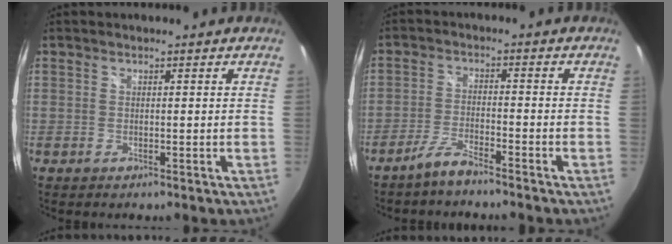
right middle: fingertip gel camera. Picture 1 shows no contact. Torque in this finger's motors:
{"motor_torque": [0.50, -0.62, 0.24, 0.03]}